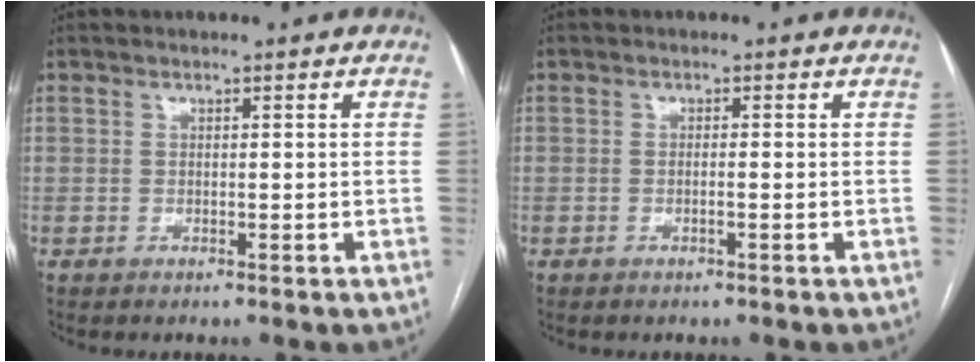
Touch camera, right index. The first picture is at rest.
{"total": 0.8, "force": [-0.2, 0.0, 0.8], "torque": [-0.015, 0.001, -0.004]}